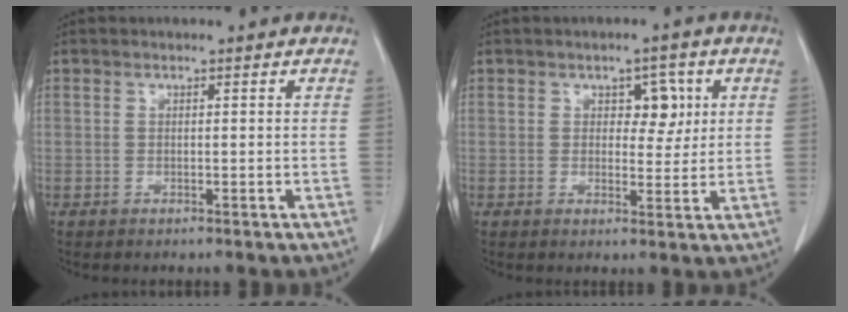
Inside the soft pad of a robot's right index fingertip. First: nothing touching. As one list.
[{"total": 4.3, "force": [1.4, 2.5, 3.2], "torque": [-0.035, 0.006, 0.020]}]